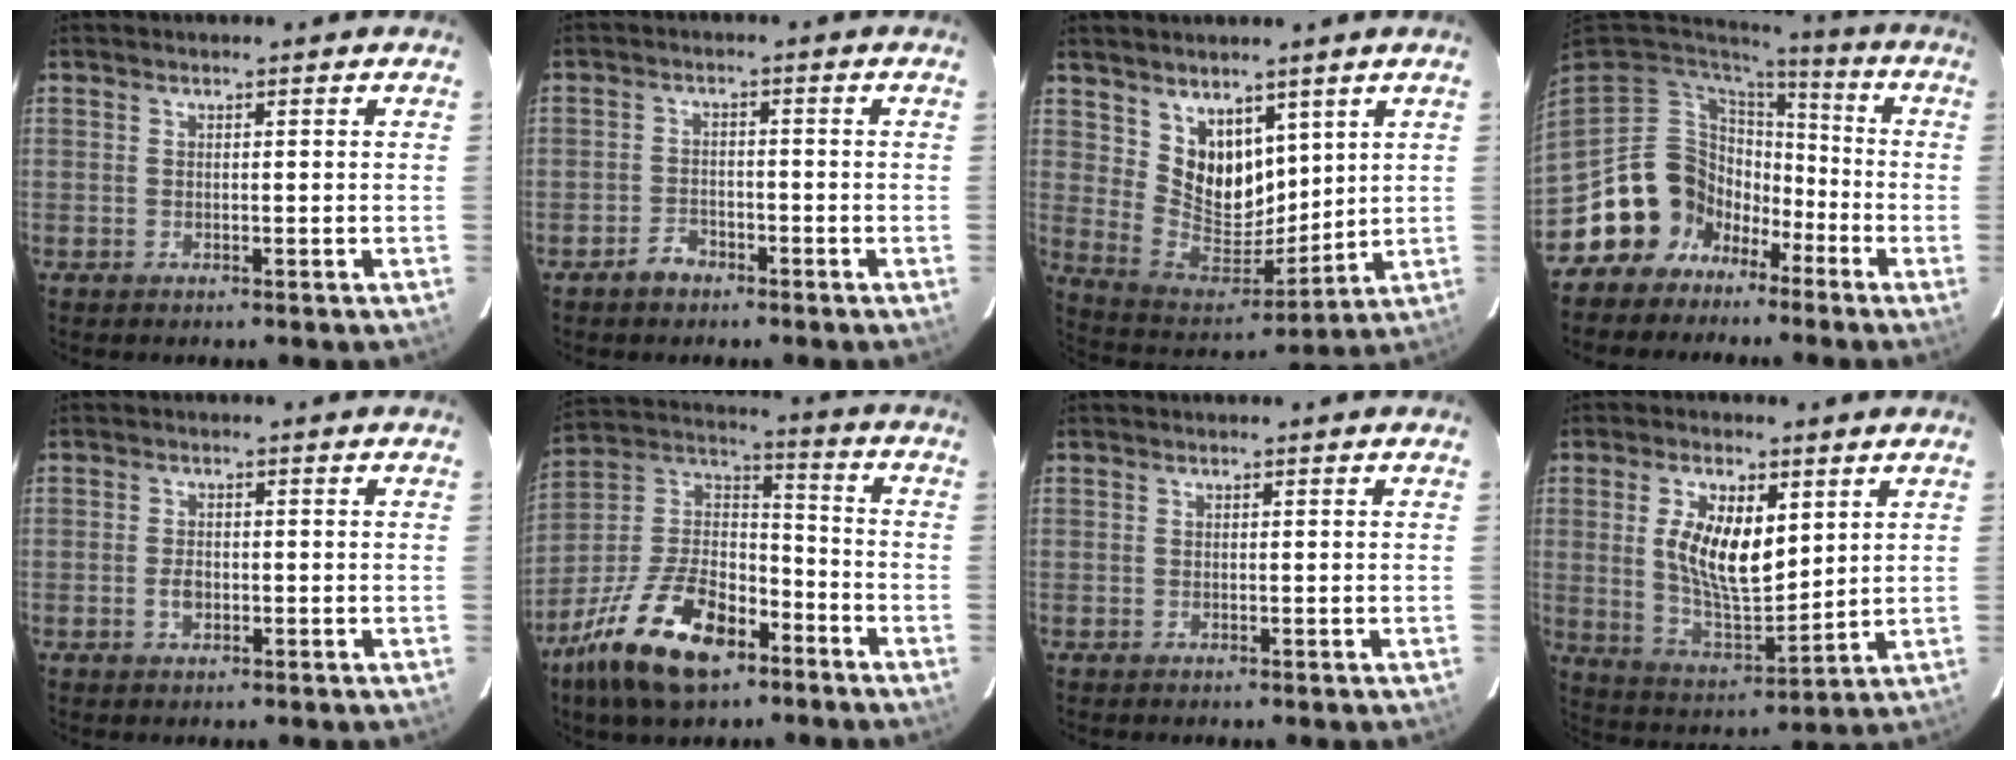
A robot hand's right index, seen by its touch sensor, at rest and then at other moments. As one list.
[{"total": 3.4, "force": [-2.5, 2.1, 1.0], "torque": [-0.027, 0.007, -0.042]}, {"total": 12.1, "force": [7.0, 8.2, 5.5], "torque": [-0.097, -0.006, 0.150]}, {"total": 14.5, "force": [-7.4, 11.8, 4.2], "torque": [-0.110, 0.033, -0.123]}, {"total": 2.2, "force": [-0.7, 1.5, 1.5], "torque": [-0.029, 0.001, -0.012]}, {"total": 20.7, "force": [-12.3, 10.0, 13.3], "torque": [-0.282, 0.002, -0.216]}, {"total": 0.0}, {"total": 12.6, "force": [3.5, 5.6, 10.8], "torque": [-0.204, 0.000, 0.075]}]